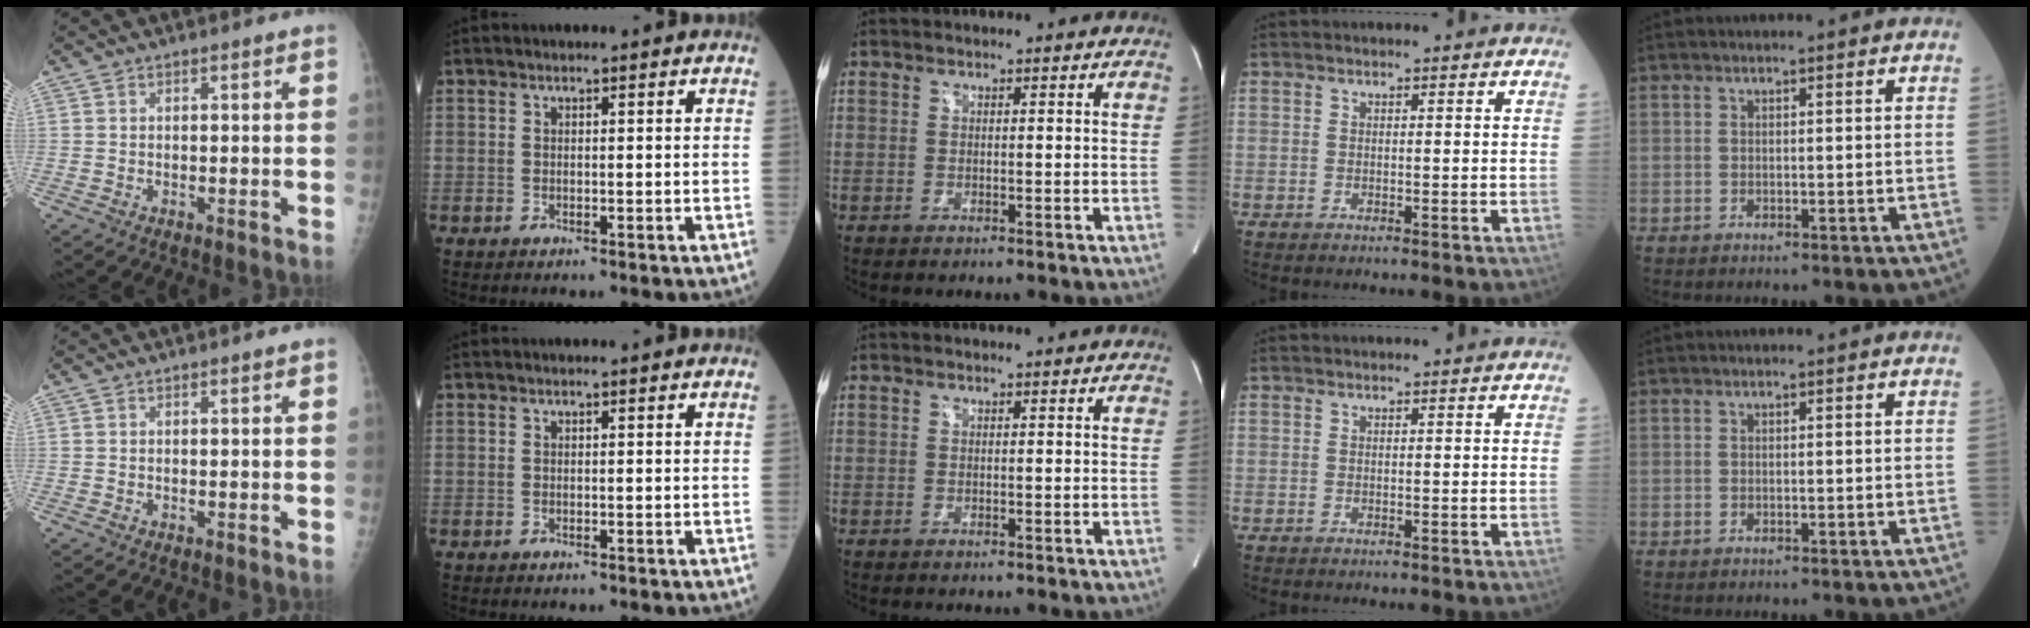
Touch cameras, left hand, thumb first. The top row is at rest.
{}